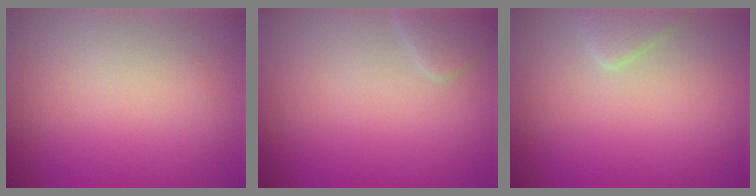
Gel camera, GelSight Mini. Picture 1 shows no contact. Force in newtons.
{"total": 1.4, "press": 1.4, "slide": 0.1}
{"total": 1.5, "press": 1.5, "slide": 0.1}